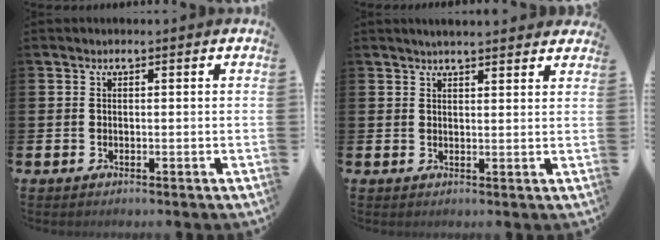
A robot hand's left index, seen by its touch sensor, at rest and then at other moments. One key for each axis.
{"total": 2.8, "fx": 2.7, "fy": 0.2, "fz": 0.5, "tx": -0.013, "ty": -0.008, "tz": 0.049}